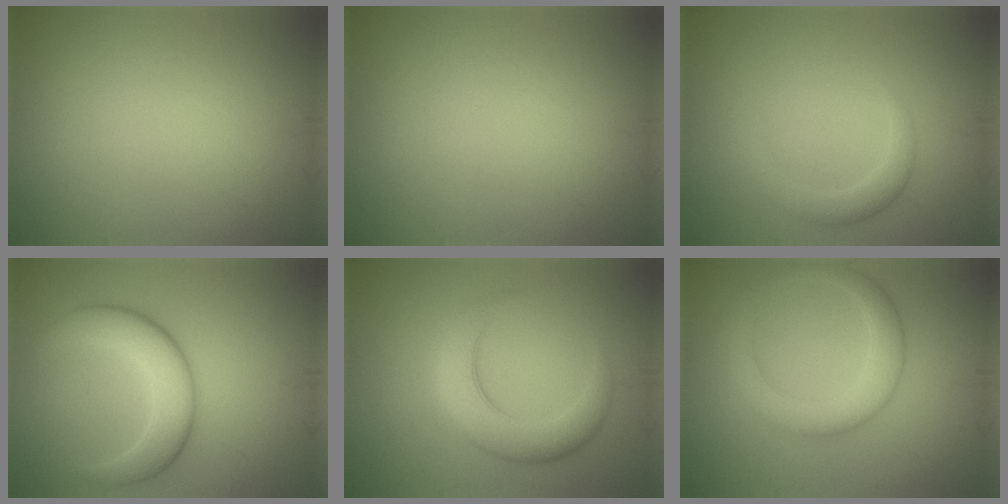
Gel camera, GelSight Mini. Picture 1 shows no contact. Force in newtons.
{"total": 0.0}
{"total": 2.0, "press": 2.0, "slide": 0.1}
{"total": 5.6, "press": 5.6, "slide": 0.1}
{"total": 4.8, "press": 4.8, "slide": 0.2}
{"total": 4.0, "press": 4.0, "slide": 0.3}